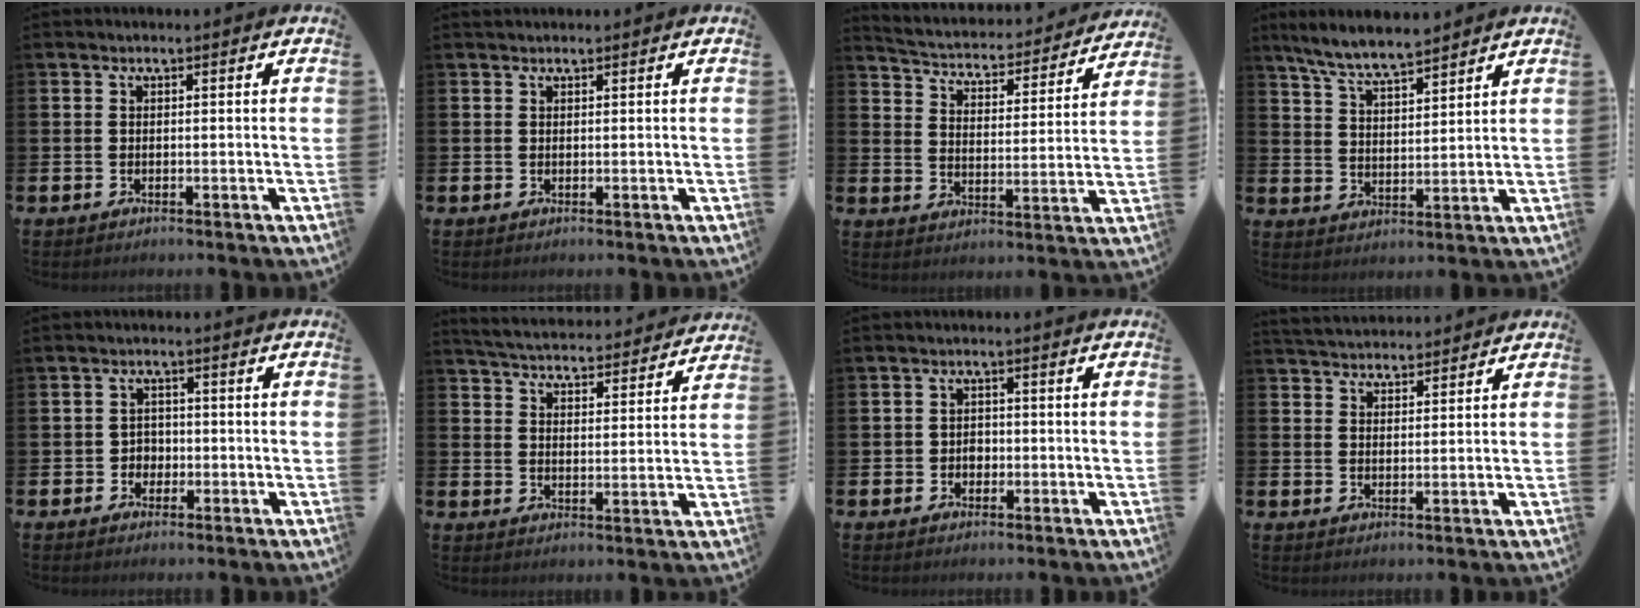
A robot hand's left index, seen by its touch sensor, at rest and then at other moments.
{"total": 0.7, "force": [0.6, 0.2, 0.0], "torque": [0.009, -0.002, 0.009]}
{"total": 4.2, "force": [4.0, 1.1, 0.9], "torque": [-0.044, -0.038, 0.059]}
{"total": 7.0, "force": [6.6, 0.6, 2.1], "torque": [-0.066, -0.028, 0.120]}
{"total": 2.2, "force": [-0.6, 2.1, 0.5], "torque": [-0.010, 0.005, -0.019]}
{"total": 5.3, "force": [5.3, 0.6, 0.4], "torque": [-0.025, -0.044, 0.090]}
{"total": 1.8, "force": [-0.4, 1.7, 0.5], "torque": [0.001, 0.001, -0.015]}
{"total": 3.8, "force": [3.7, 0.8, 0.0], "torque": [-0.010, -0.017, 0.068]}